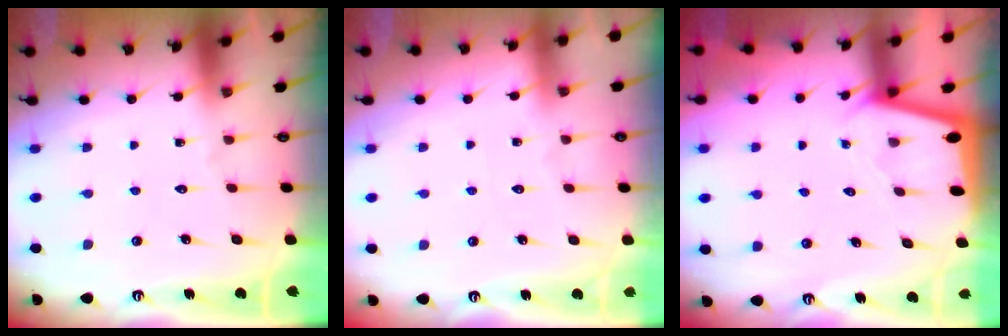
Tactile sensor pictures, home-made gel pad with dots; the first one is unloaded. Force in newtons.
{"total": 2.3, "press": 2.3, "slide": 0.4}
{"total": 1.9, "press": 1.9, "slide": 0.1}